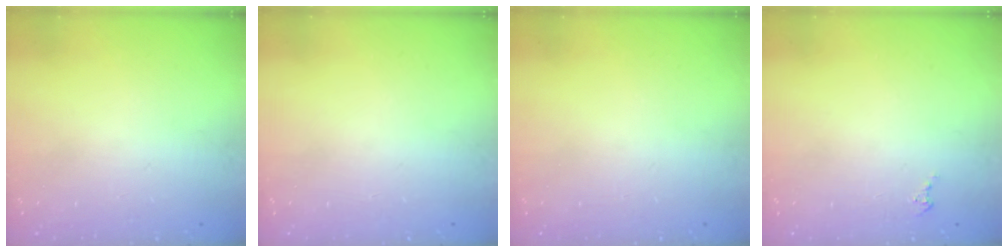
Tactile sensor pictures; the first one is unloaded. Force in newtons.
{"total": 0.0}
{"total": 0.0}
{"total": 1.7, "press": 1.7, "slide": 0.1}